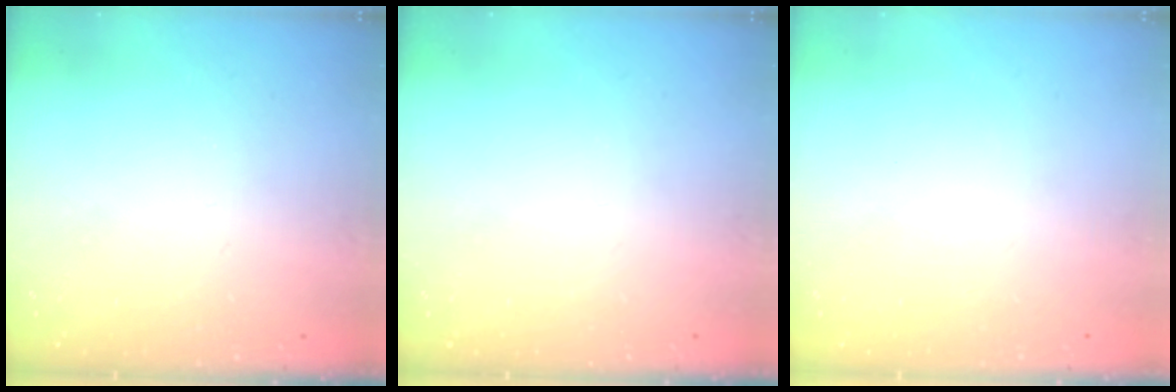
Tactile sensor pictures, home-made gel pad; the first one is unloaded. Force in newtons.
{"total": 0.0}
{"total": 1.5, "press": 1.5, "slide": 0.1}